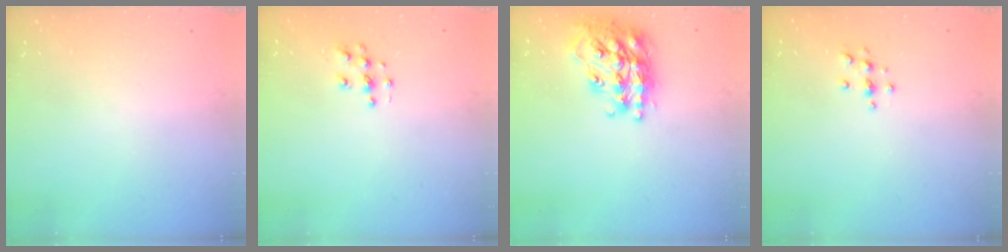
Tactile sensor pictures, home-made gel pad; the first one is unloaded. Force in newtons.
{"total": 4.8, "press": 4.8, "slide": 0.3}
{"total": 21.9, "press": 21.8, "slide": 1.8}
{"total": 3.3, "press": 3.3, "slide": 0.4}